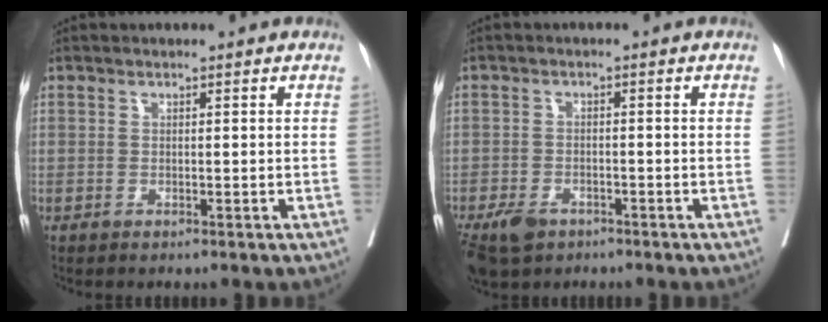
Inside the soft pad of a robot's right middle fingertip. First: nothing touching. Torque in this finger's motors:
{"motor_torque": [0.55, -0.59, 0.04, 0.04]}